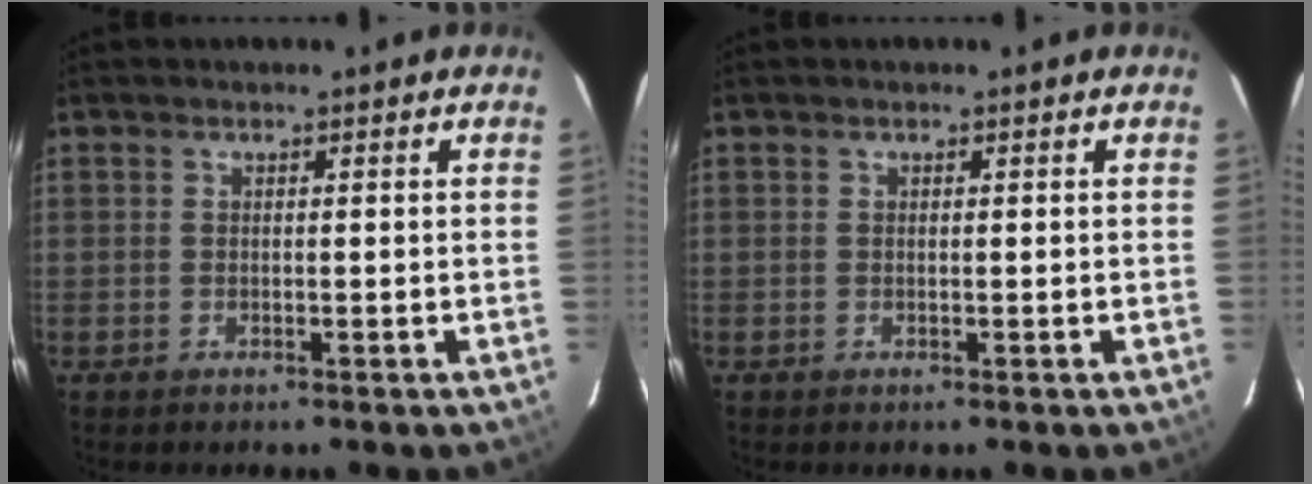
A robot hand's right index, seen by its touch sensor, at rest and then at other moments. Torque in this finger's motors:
{"motor_torque": [-0.05, 0.21, -0.03, 0.00]}